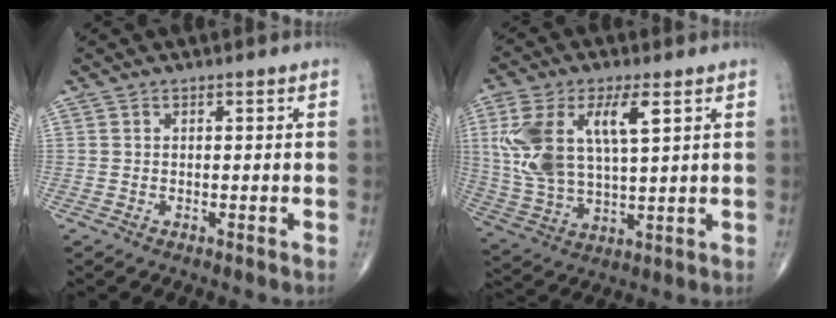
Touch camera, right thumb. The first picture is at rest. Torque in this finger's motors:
{"motor_torque": [0.68, 0.66, 1.47, 0.65, 0.20]}